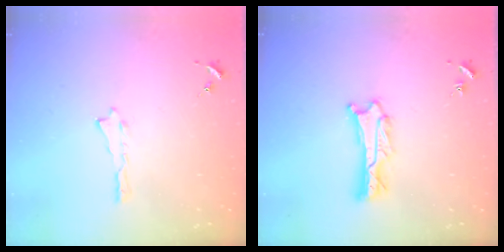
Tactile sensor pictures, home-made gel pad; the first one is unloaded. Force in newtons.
{"total": 1.8, "press": 1.8, "slide": 0.2}